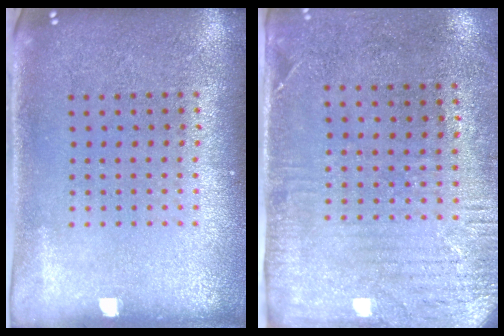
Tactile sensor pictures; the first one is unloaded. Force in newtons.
{"total": 2.9, "press": 2.3, "slide": 1.7}